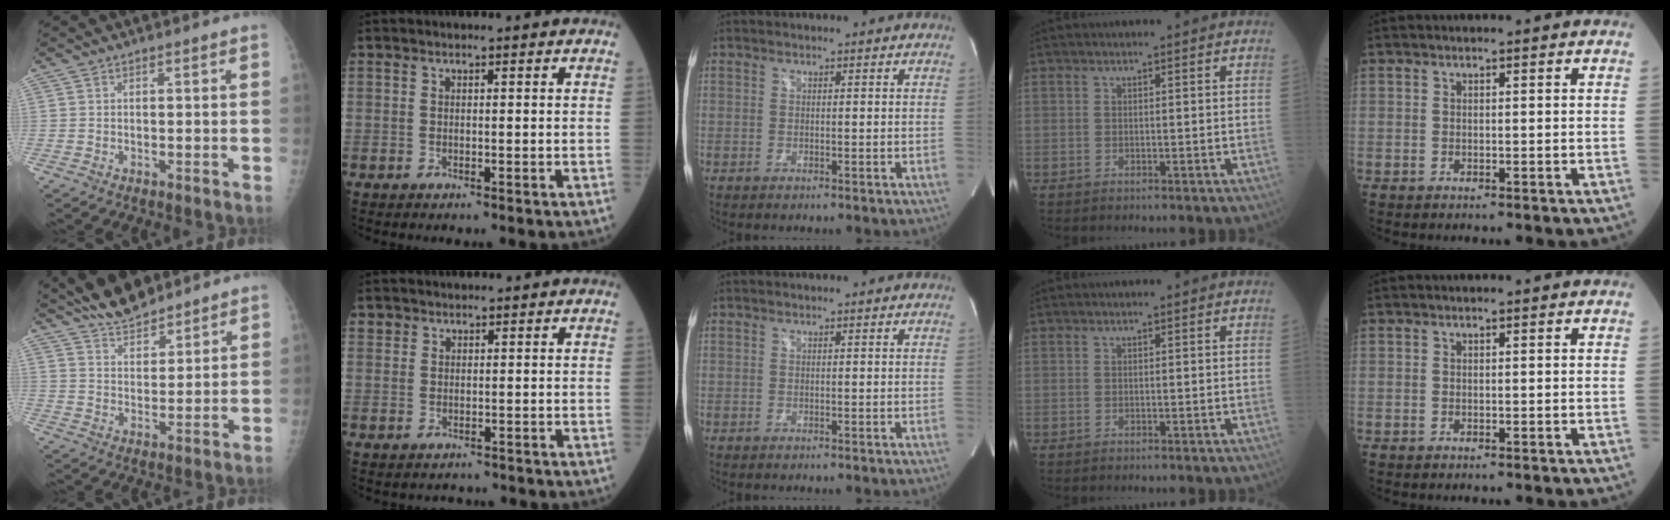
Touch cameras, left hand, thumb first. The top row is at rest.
{"thumb": {"total": 9.4, "force": [8.3, 2.9, 3.3], "torque": [-0.038, -0.040, 0.150]}, "index": {"total": 1.2, "force": [-0.4, 1.2, -0.2], "torque": [0.000, 0.006, -0.006]}}